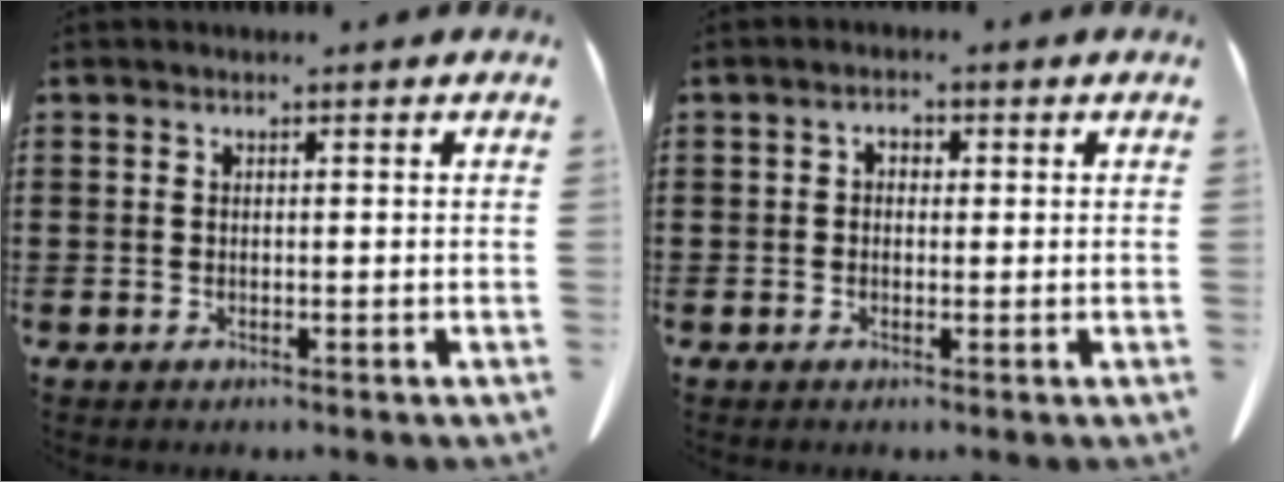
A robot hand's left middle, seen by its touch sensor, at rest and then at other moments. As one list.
[{"total": 1.7, "force": [0.1, 1.1, 1.3], "torque": [-0.028, 0.007, -0.001]}]